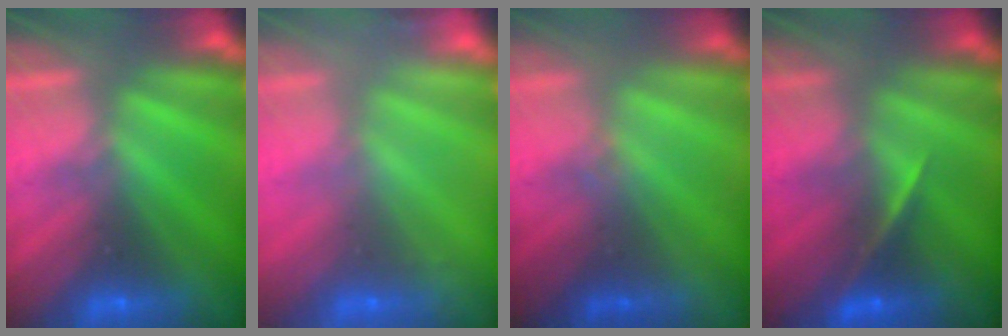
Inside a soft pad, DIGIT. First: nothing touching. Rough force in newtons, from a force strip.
{"total": 2.3}
{"total": 1.3}
{"total": 2.1}